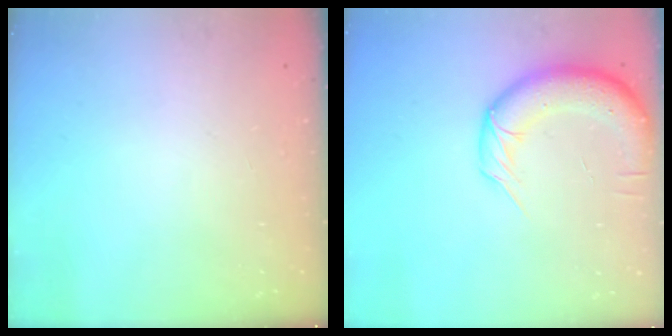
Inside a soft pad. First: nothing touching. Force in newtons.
{"total": 11.4, "press": 11.0, "slide": 3.1}